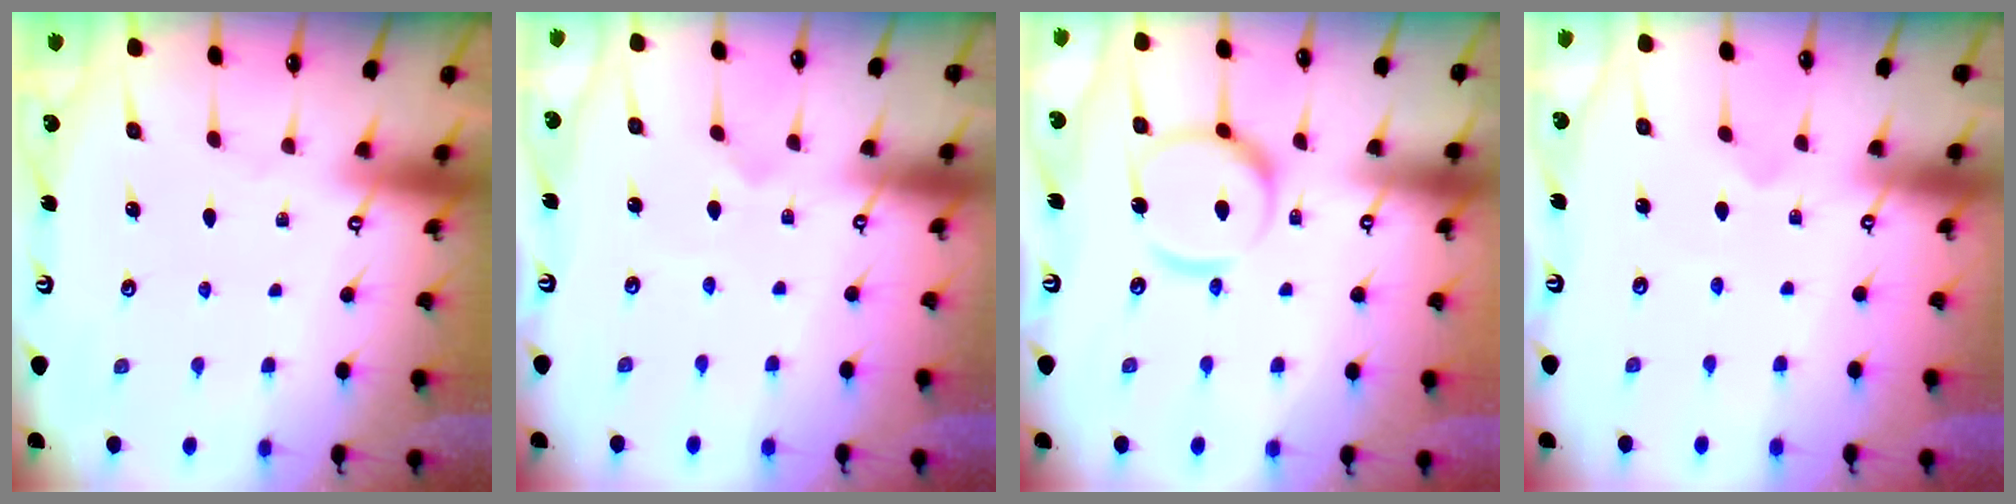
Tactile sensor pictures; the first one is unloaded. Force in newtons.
{"total": 2.1, "press": 2.1, "slide": 0.1}
{"total": 15.5, "press": 15.4, "slide": 1.5}
{"total": 1.8, "press": 1.8, "slide": 0.4}